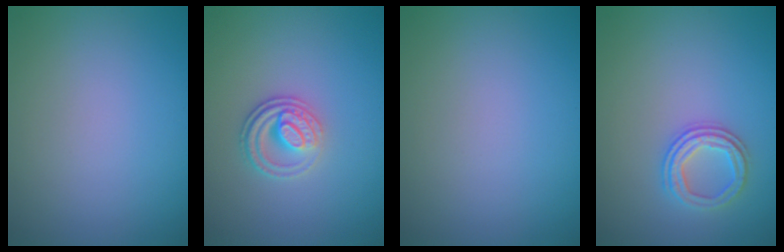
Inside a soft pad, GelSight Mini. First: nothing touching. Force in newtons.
{"total": 2.8, "press": 2.5, "slide": 1.4}
{"total": 0.0}
{"total": 2.5, "press": 2.4, "slide": 0.9}